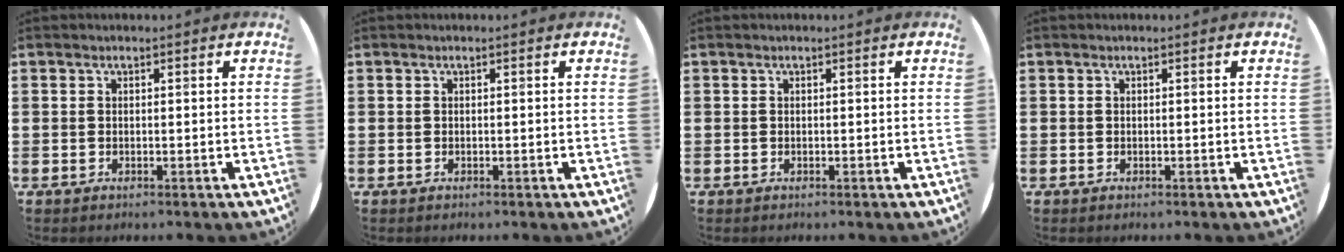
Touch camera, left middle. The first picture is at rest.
{"total": 0.0}
{"total": 0.0}
{"total": 0.0}